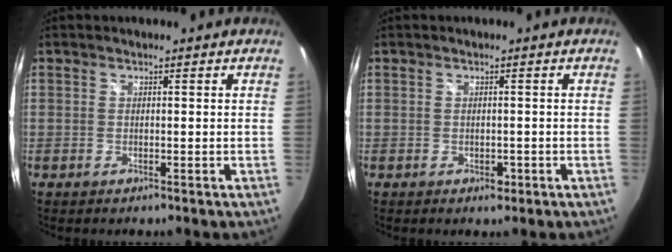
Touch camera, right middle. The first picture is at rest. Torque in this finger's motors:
{"motor_torque": [0.45, -0.07, -0.01, 0.00]}